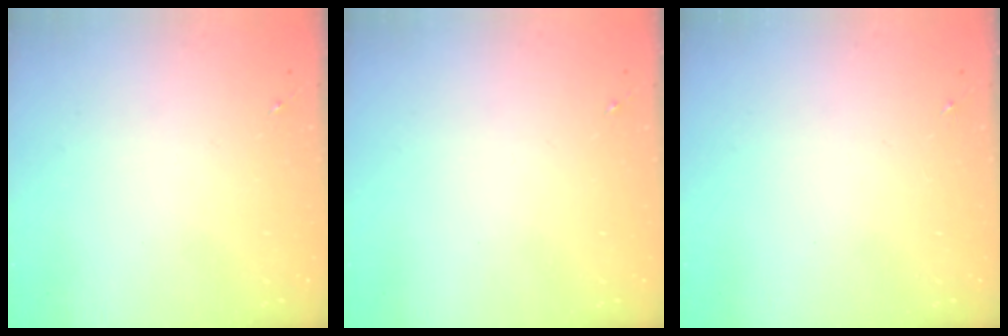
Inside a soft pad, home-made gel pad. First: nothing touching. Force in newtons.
{"total": 0.0}
{"total": 0.0}